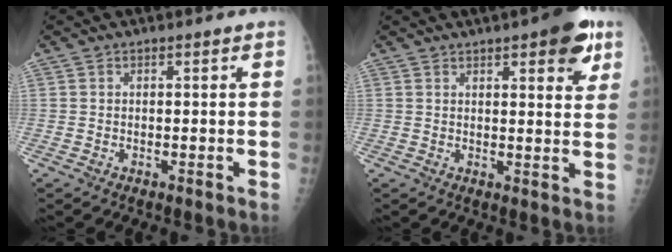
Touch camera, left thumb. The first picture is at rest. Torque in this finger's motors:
{"motor_torque": [1.31, 0.72, 0.68, -0.65, 0.04]}